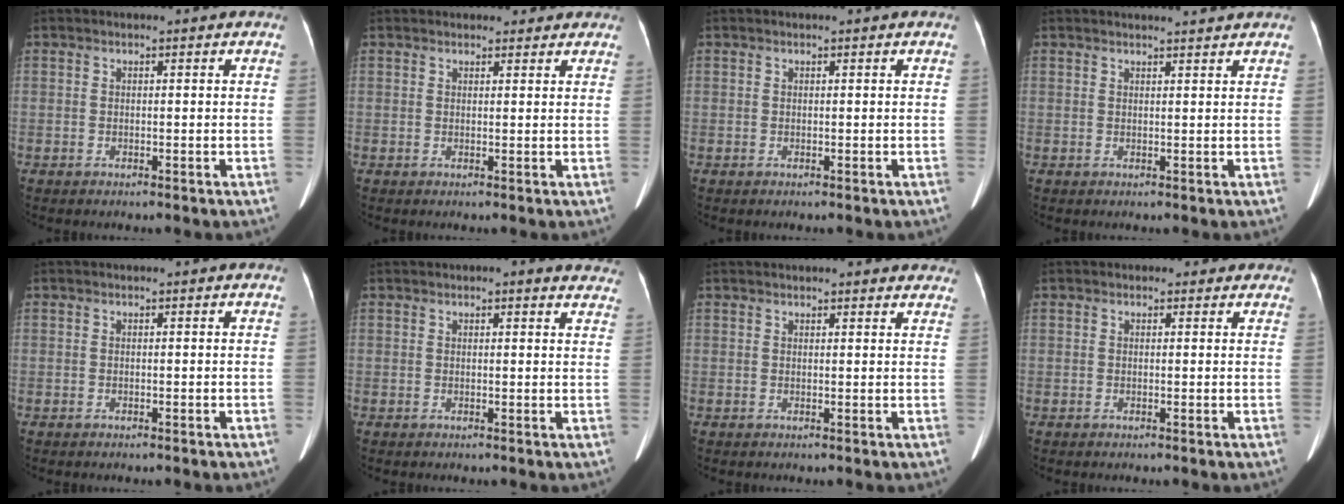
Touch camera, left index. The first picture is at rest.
{"total": 3.1, "force": [2.8, 1.4, 0.4], "torque": [0.007, 0.010, 0.028]}
{"total": 0.0}
{"total": 3.1, "force": [3.0, -0.2, 0.9], "torque": [-0.013, 0.007, 0.036]}
{"total": 0.0}
{"total": 6.2, "force": [5.4, 1.8, 2.3], "torque": [-0.005, 0.002, 0.041]}
{"total": 7.5, "force": [6.9, 1.9, 2.2], "torque": [-0.006, 0.016, 0.067]}
{"total": 1.8, "force": [1.2, 1.3, 0.2], "torque": [0.007, 0.004, 0.007]}